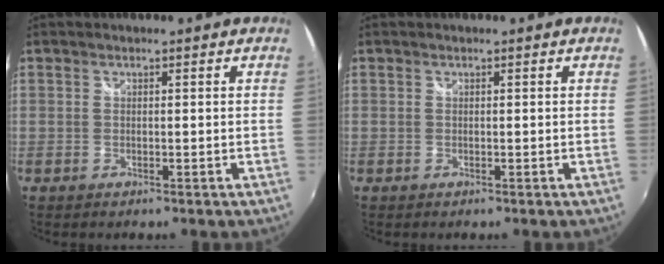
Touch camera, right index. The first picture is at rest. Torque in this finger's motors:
{"motor_torque": [0.09, 0.02, 0.10, 0.01]}